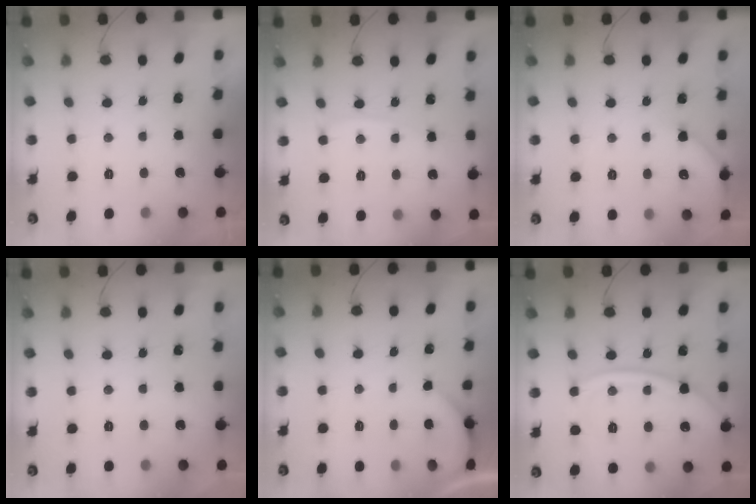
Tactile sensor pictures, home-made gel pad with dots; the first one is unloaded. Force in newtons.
{"total": 2.9, "press": 2.9, "slide": 0.3}
{"total": 5.8, "press": 5.7, "slide": 0.8}
{"total": 2.1, "press": 2.1, "slide": 0.3}
{"total": 1.9, "press": 1.9, "slide": 0.3}
{"total": 13.1, "press": 13.0, "slide": 1.8}